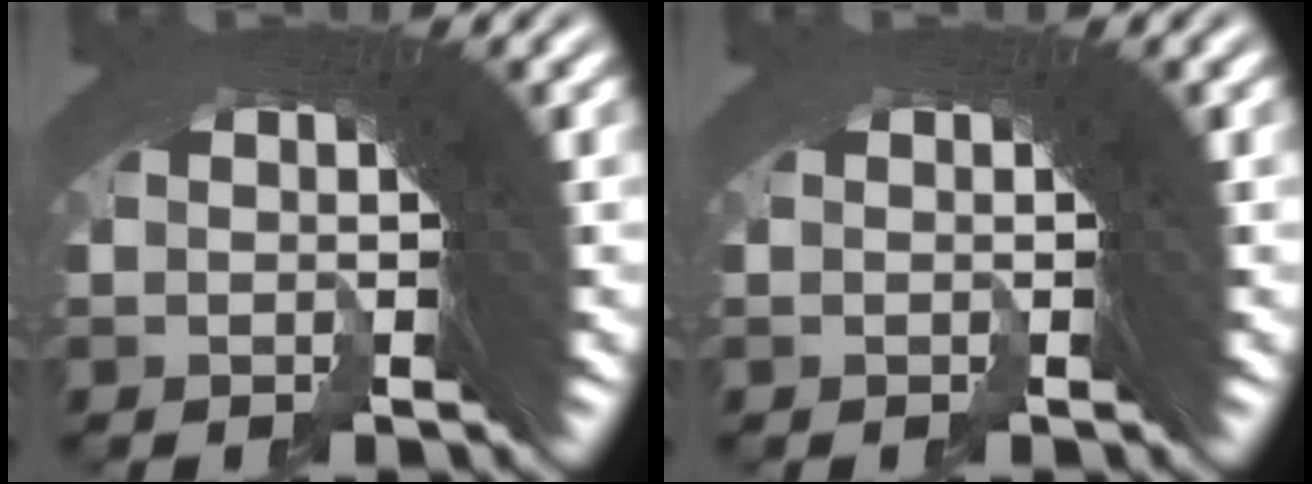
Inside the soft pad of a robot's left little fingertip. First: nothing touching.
{"total": 0.0}